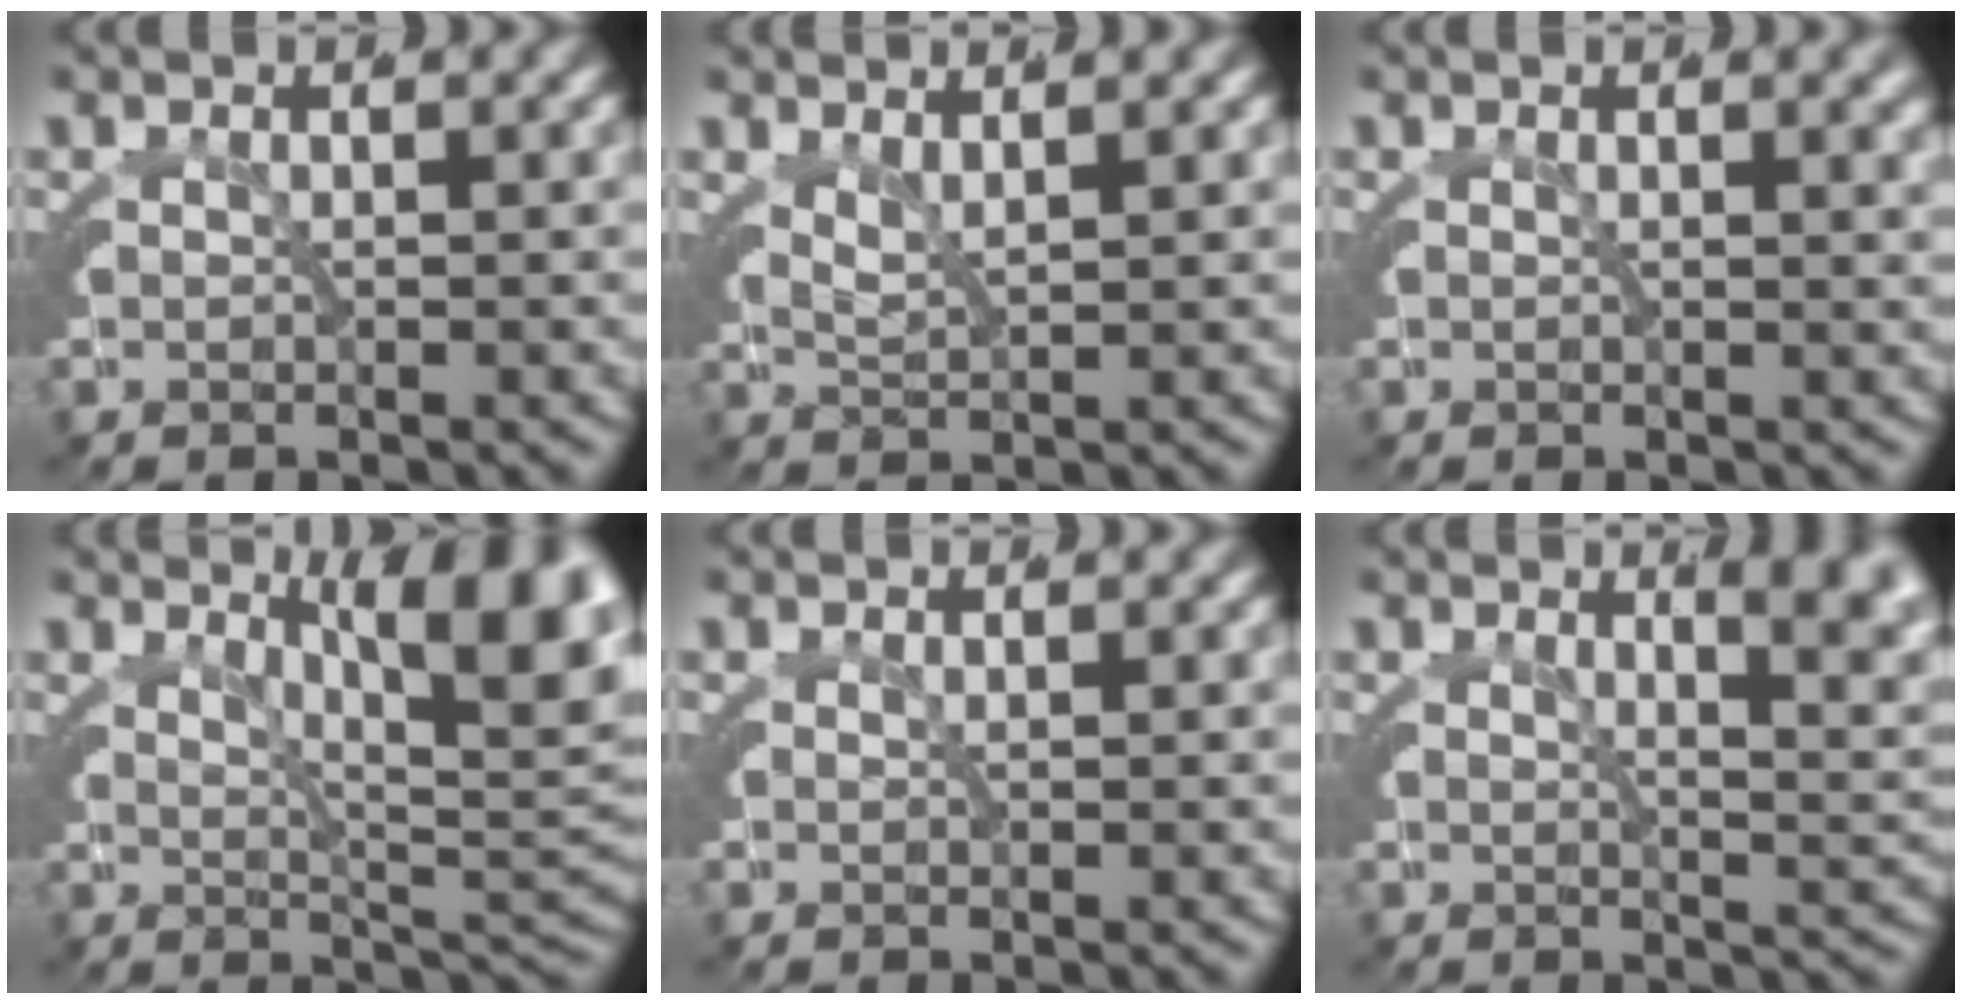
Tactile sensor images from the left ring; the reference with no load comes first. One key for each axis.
{"total": 2.2, "fx": 1.8, "fy": 0.3, "fz": 1.3, "tx": -0.025, "ty": -0.005, "tz": 0.036}
{"total": 0.7, "fx": 0.4, "fy": -0.1, "fz": 0.6, "tx": -0.010, "ty": -0.002, "tz": 0.006}
{"total": 9.3, "fx": 3.1, "fy": 3.0, "fz": 8.3, "tx": -0.082, "ty": 0.001, "tz": 0.045}
{"total": 0.0}
{"total": 6.2, "fx": 2.4, "fy": 1.6, "fz": 5.5, "tx": -0.041, "ty": 0.001, "tz": 0.032}